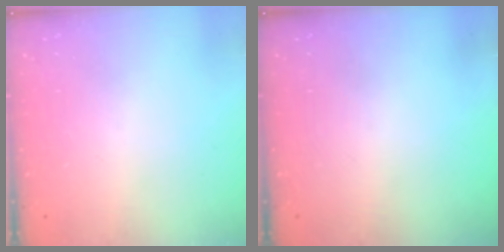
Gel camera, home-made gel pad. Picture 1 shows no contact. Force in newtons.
{"total": 0.0}